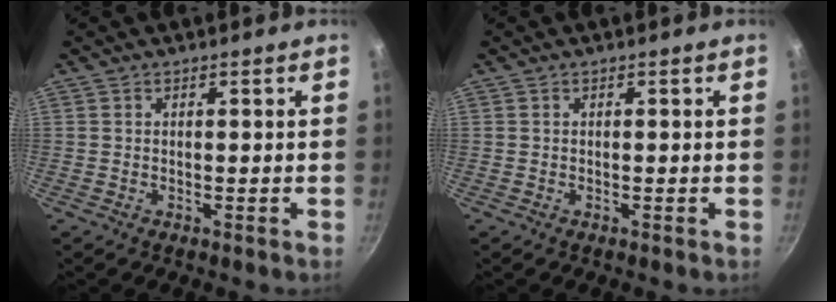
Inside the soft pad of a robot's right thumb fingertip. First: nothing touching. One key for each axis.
{"total": 0.0}